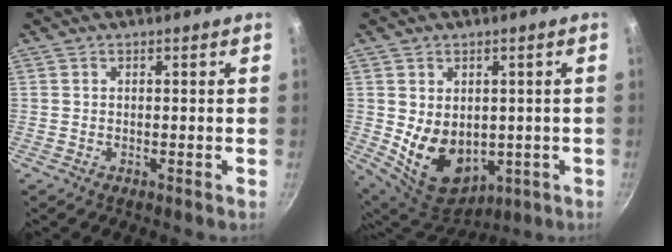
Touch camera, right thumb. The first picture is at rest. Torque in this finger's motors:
{"motor_torque": [-0.64, 0.89, 0.65, 0.64, 0.36]}